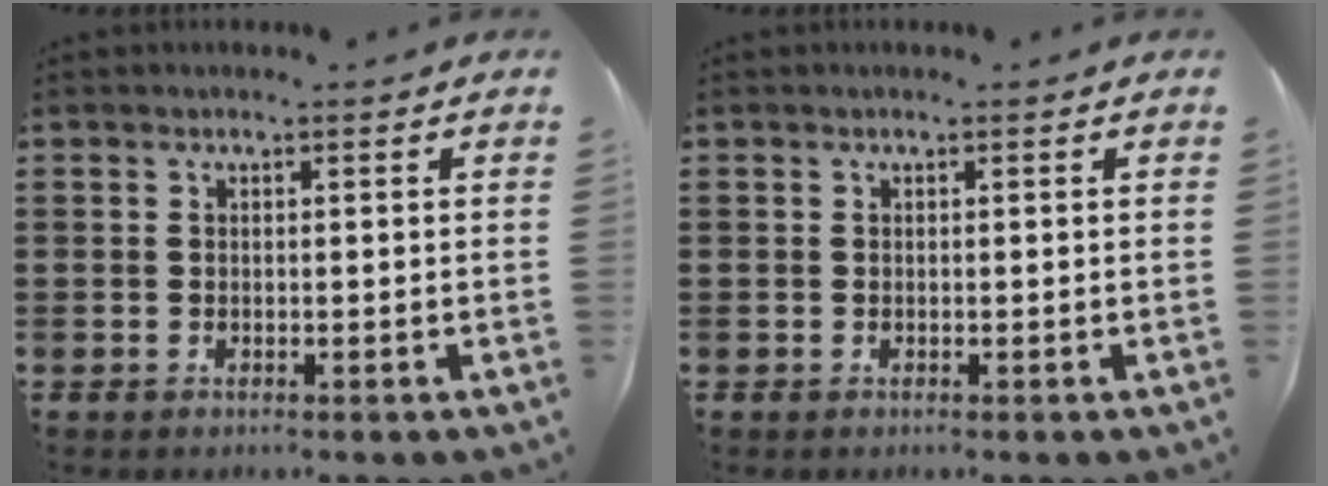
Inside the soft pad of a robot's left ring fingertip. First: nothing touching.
{"total": 0.0}